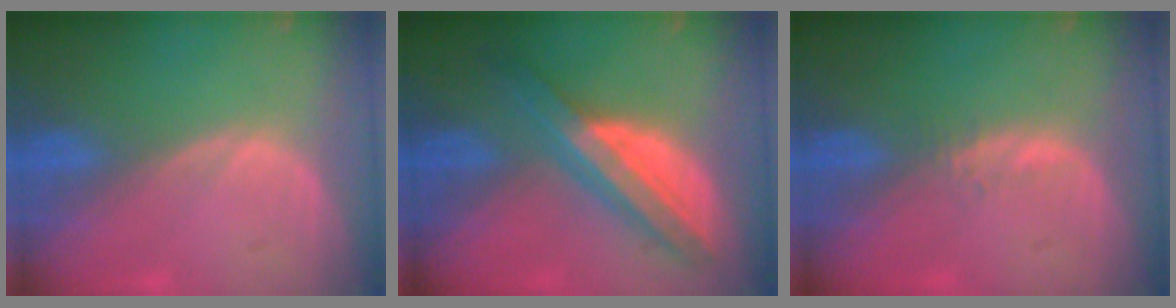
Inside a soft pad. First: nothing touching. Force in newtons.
{"total": 8.2, "press": 8.2, "slide": 0.6}
{"total": 1.1, "press": 1.0, "slide": 0.5}